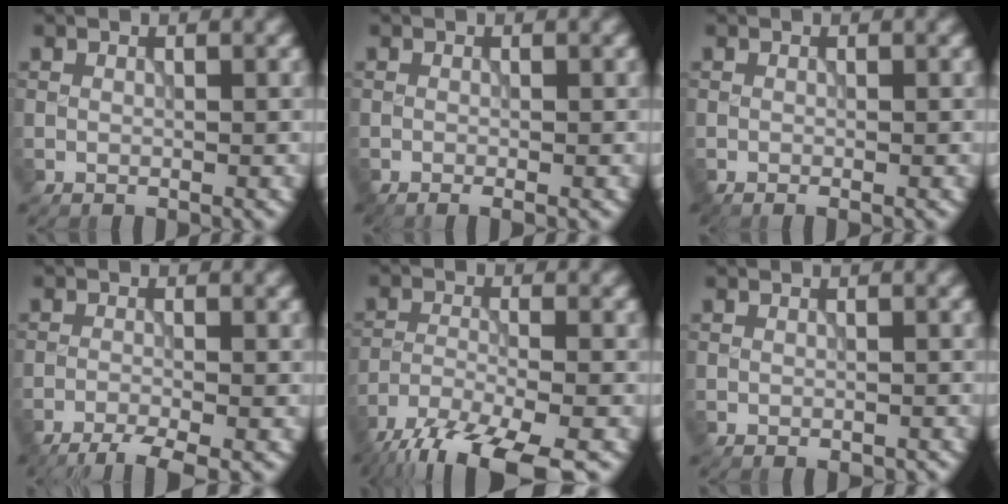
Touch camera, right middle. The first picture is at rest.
{"total": 1.0, "force": [-0.6, 0.2, 0.8], "torque": [-0.009, -0.008, -0.011]}
{"total": 0.7, "force": [-0.4, 0.1, 0.5], "torque": [-0.006, -0.007, -0.009]}
{"total": 3.9, "force": [-2.9, 0.6, 2.5], "torque": [-0.044, -0.004, -0.059]}
{"total": 11.2, "force": [-9.1, 2.8, 5.9], "torque": [-0.120, -0.042, -0.149]}
{"total": 0.9, "force": [-0.6, 0.3, 0.6], "torque": [-0.008, -0.004, -0.007]}